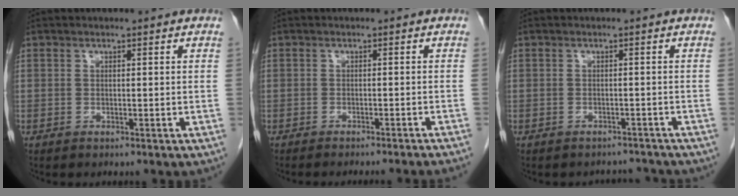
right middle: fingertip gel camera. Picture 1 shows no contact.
{"total": 8.1, "force": [-7.4, -1.2, 3.1], "torque": [-0.015, -0.020, -0.089]}
{"total": 2.5, "force": [-2.4, 0.7, -0.7], "torque": [0.013, 0.004, -0.030]}